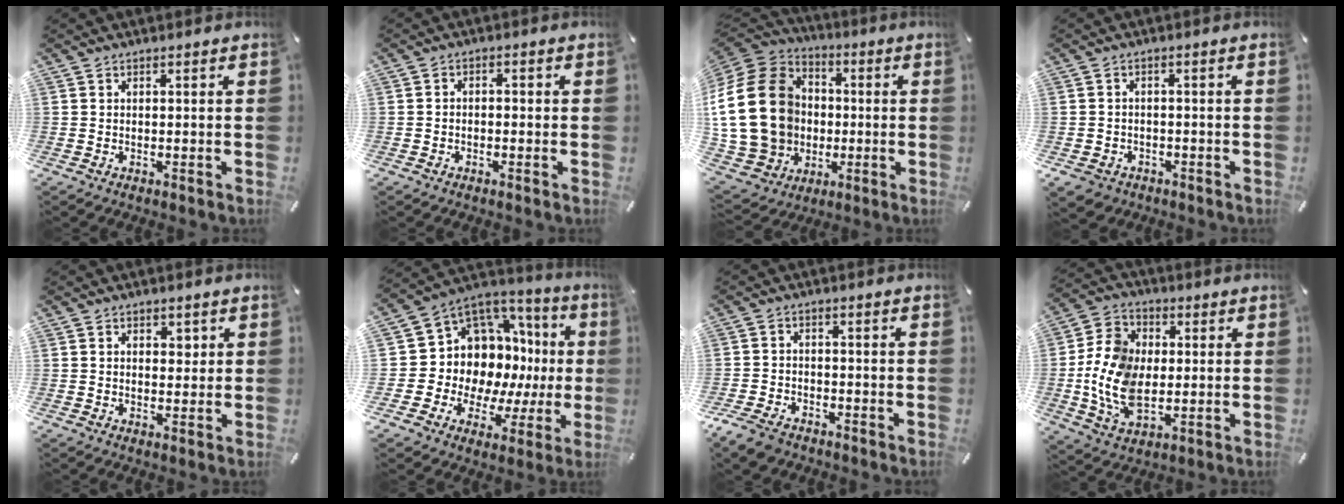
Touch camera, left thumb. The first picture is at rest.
{"total": 1.8, "force": [-1.4, 1.0, 0.7], "torque": [-0.012, 0.008, -0.029]}
{"total": 25.4, "force": [0.2, 21.0, 14.4], "torque": [-0.299, 0.011, 0.022]}
{"total": 3.6, "force": [-2.1, 2.8, 0.9], "torque": [-0.028, 0.008, -0.044]}
{"total": 2.8, "force": [0.8, 2.0, 1.7], "torque": [-0.012, -0.004, 0.007]}
{"total": 10.1, "force": [3.4, 8.9, 3.3], "torque": [-0.058, -0.080, 0.076]}
{"total": 5.0, "force": [-3.8, 2.7, 1.8], "torque": [-0.052, 0.013, -0.077]}
{"total": 13.6, "force": [-1.1, 10.1, 9.1], "torque": [-0.224, 0.010, -0.019]}